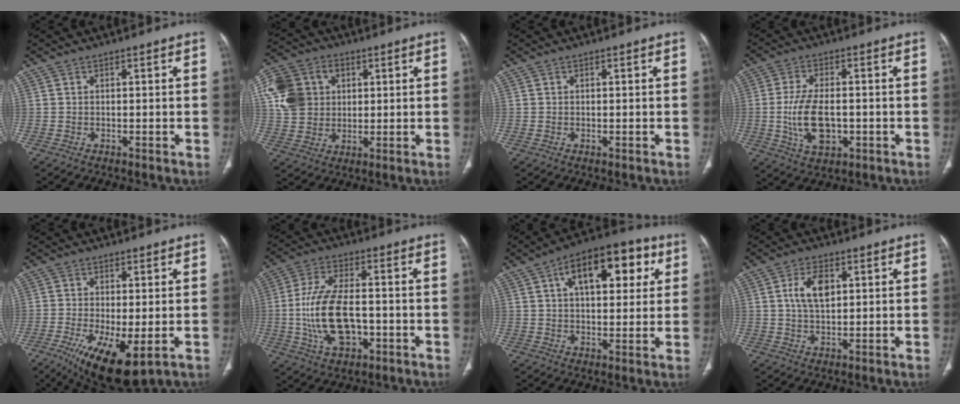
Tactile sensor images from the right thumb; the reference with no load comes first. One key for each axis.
{"total": 13.1, "fx": 3.0, "fy": 10.8, "fz": 6.7, "tx": -0.120, "ty": 0.008, "tz": 0.055}
{"total": 0.0}
{"total": 10.0, "fx": -1.4, "fy": 5.3, "fz": 8.4, "tx": -0.156, "ty": -0.001, "tz": -0.019}
{"total": 12.6, "fx": -5.0, "fy": 4.3, "fz": 10.7, "tx": -0.193, "ty": -0.019, "tz": -0.069}
{"total": 14.2, "fx": -2.2, "fy": 7.4, "fz": 11.9, "tx": -0.229, "ty": 0.012, "tz": -0.033}
{"total": 16.8, "fx": 5.9, "fy": 8.6, "fz": 13.1, "tx": -0.151, "ty": 0.014, "tz": 0.084}
{"total": 6.3, "fx": 1.7, "fy": 3.4, "fz": 5.0, "tx": -0.092, "ty": -0.002, "tz": 0.032}